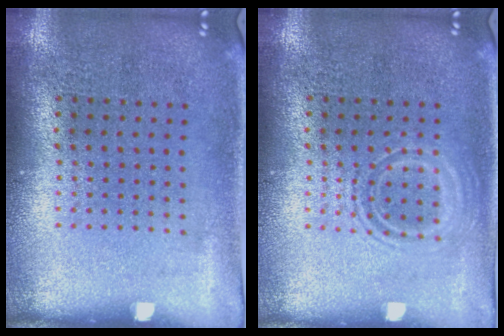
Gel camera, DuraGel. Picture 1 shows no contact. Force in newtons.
{"total": 1.0, "press": 1.0, "slide": 0.2}